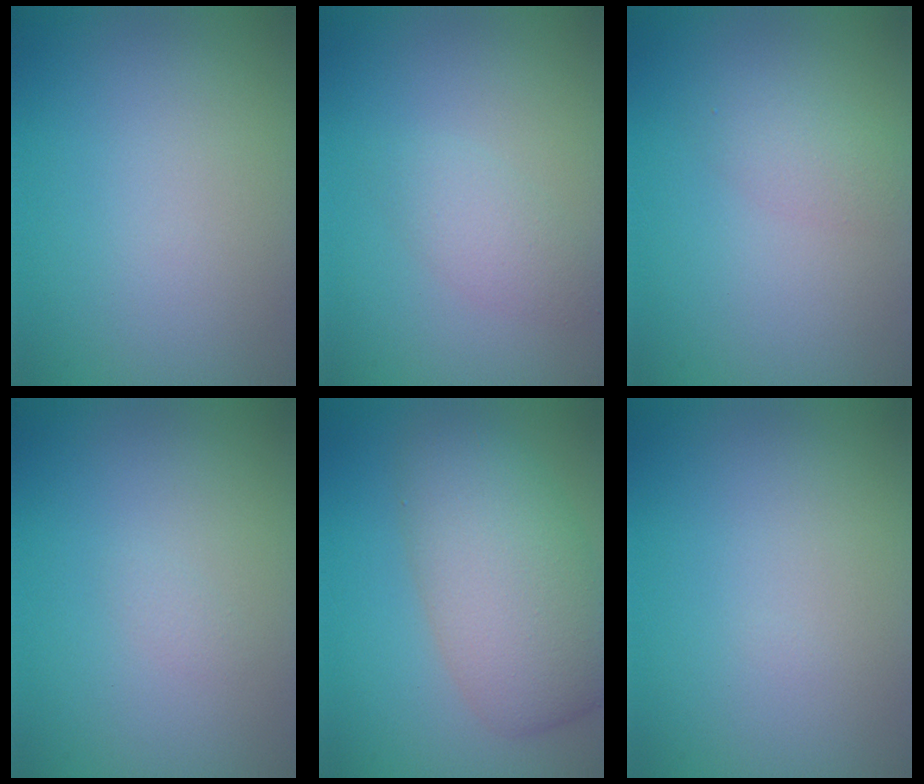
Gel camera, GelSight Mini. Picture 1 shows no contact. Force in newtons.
{"total": 2.0, "press": 2.0, "slide": 0.1}
{"total": 1.9, "press": 1.9, "slide": 0.1}
{"total": 0.5, "press": 0.5, "slide": 0.0}
{"total": 7.7, "press": 7.7, "slide": 0.7}
{"total": 0.0}